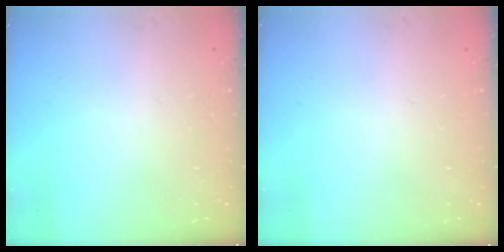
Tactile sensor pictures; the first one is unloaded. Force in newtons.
{"total": 0.0}